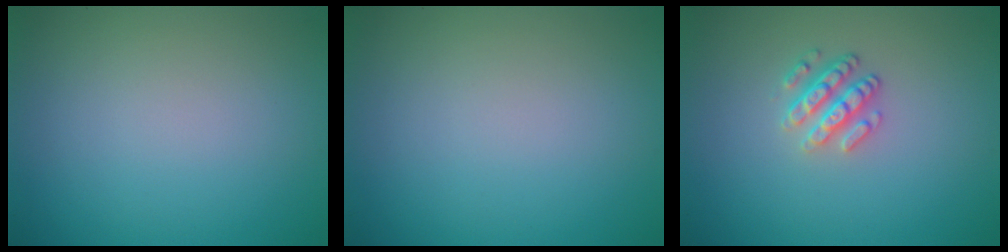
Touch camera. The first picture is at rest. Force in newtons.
{"total": 0.0}
{"total": 2.6, "press": 2.4, "slide": 1.1}